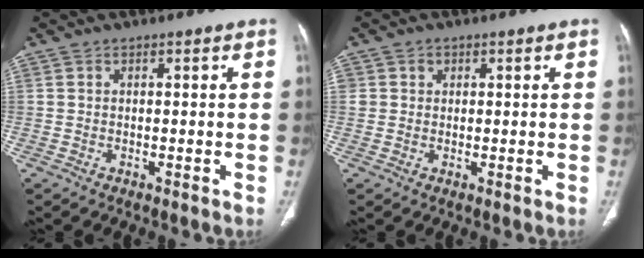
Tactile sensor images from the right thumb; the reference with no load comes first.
{"total": 1.6, "force": [0.6, 1.5, 0.2], "torque": [0.012, 0.000, 0.006]}